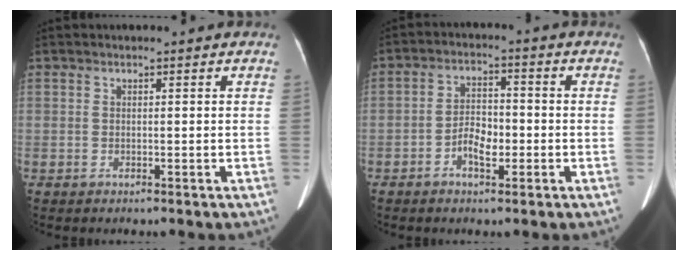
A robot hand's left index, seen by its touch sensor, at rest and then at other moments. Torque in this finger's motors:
{"motor_torque": [0.12, 0.06, 0.09, 0.03]}